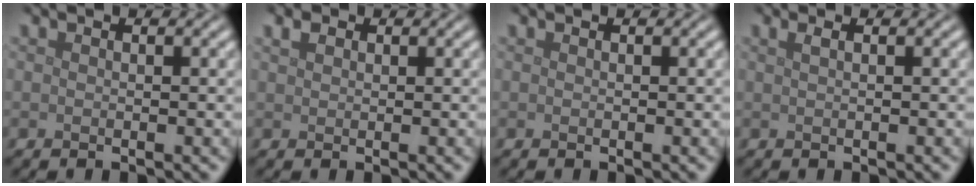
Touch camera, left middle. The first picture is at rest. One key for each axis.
{"total": 1.1, "fx": 0.6, "fy": 0.7, "fz": 0.5, "tx": -0.009, "ty": 0.004, "tz": 0.011}
{"total": 0.0}
{"total": 1.2, "fx": 0.6, "fy": 0.5, "fz": 1.0, "tx": -0.012, "ty": 0.000, "tz": 0.005}